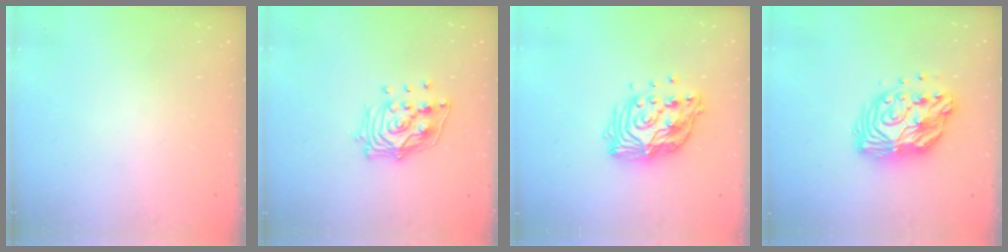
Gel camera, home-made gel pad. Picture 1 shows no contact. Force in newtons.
{"total": 13.9, "press": 13.8, "slide": 1.8}
{"total": 16.8, "press": 16.7, "slide": 1.5}
{"total": 12.8, "press": 12.8, "slide": 0.9}